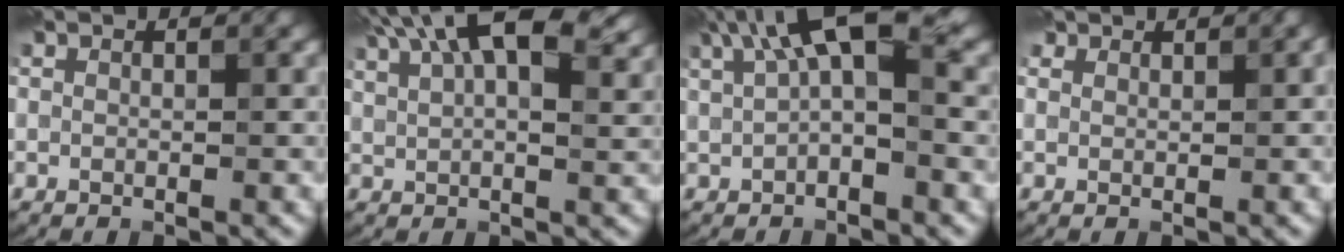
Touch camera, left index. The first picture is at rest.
{"total": 12.7, "force": [7.0, 5.6, 9.0], "torque": [-0.143, 0.033, 0.092]}
{"total": 6.0, "force": [2.1, 2.0, 5.2], "torque": [-0.085, 0.011, 0.026]}
{"total": 1.3, "force": [1.2, 0.5, 0.3], "torque": [-0.007, -0.001, 0.016]}